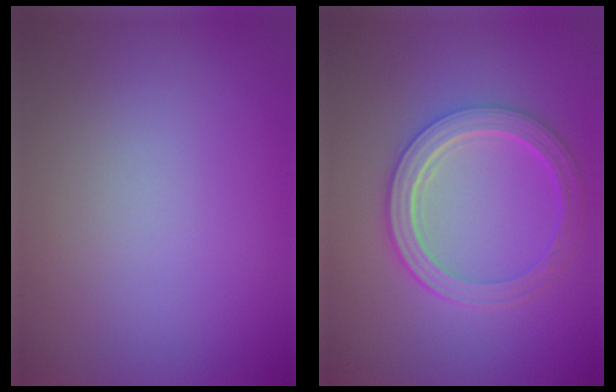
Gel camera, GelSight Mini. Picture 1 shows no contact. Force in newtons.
{"total": 5.0, "press": 3.9, "slide": 3.1}